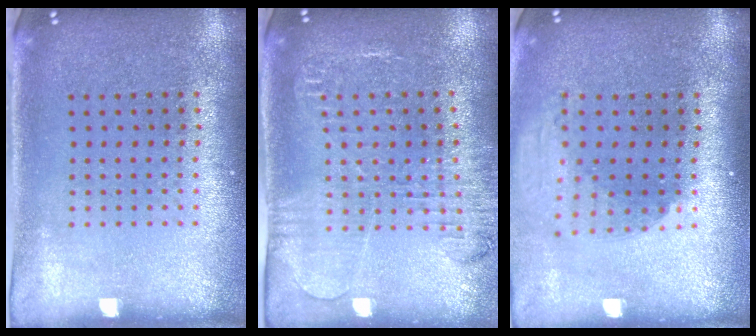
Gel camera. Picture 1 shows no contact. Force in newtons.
{"total": 2.0, "press": 2.0, "slide": 0.1}
{"total": 2.0, "press": 1.5, "slide": 1.3}